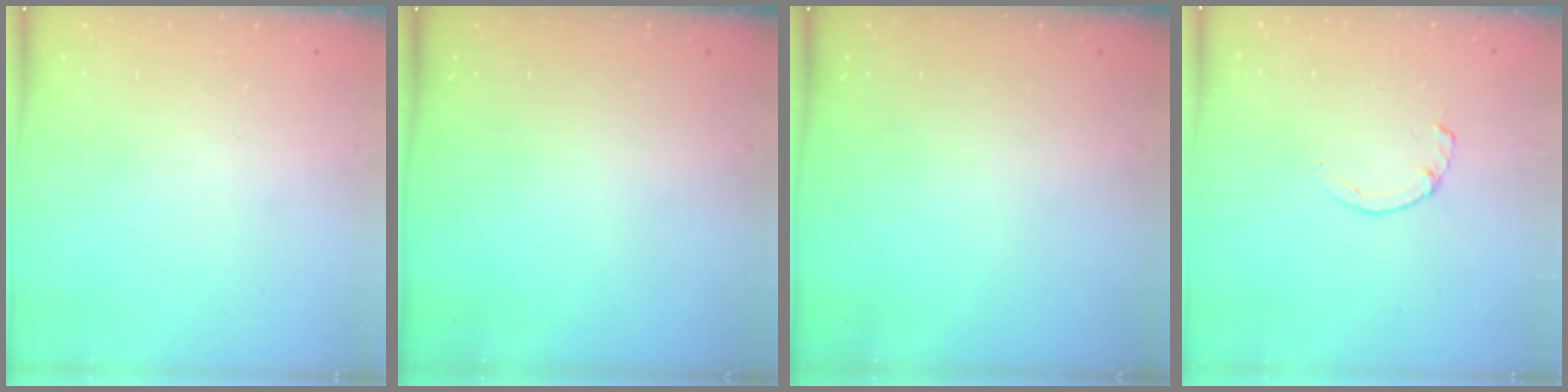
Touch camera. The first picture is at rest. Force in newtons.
{"total": 0.0}
{"total": 0.0}
{"total": 2.2, "press": 2.2, "slide": 0.2}